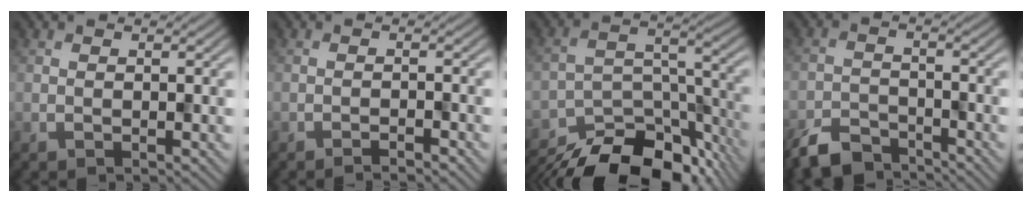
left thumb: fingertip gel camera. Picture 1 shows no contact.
{"total": 1.5, "force": [-1.3, 0.0, 0.7], "torque": [-0.010, 0.004, -0.022]}
{"total": 16.3, "force": [-13.7, 6.1, 6.3], "torque": [-0.115, -0.021, -0.197]}
{"total": 6.0, "force": [-5.1, 2.2, 2.1], "torque": [-0.037, -0.007, -0.106]}